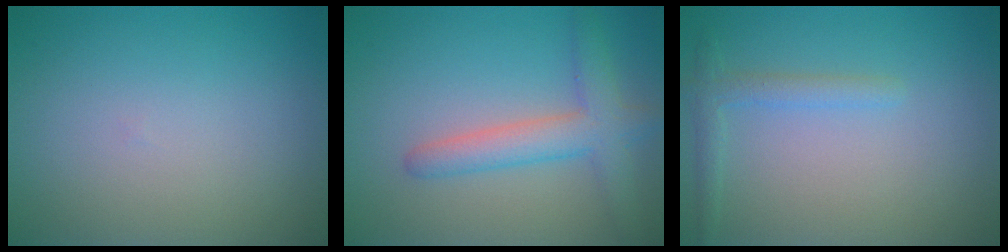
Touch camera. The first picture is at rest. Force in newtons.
{"total": 4.0, "press": 4.0, "slide": 0.3}
{"total": 1.7, "press": 1.7, "slide": 0.1}